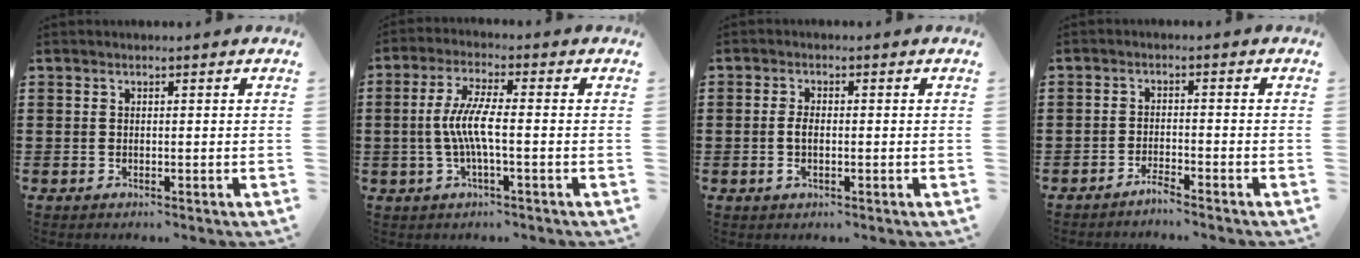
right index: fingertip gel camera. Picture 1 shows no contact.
{"total": 6.2, "force": [-1.0, 0.8, 6.1], "torque": [-0.129, -0.008, -0.028]}
{"total": 2.7, "force": [-0.4, 1.2, 2.4], "torque": [-0.054, -0.001, -0.010]}
{"total": 2.0, "force": [-2.0, -0.3, 0.5], "torque": [-0.011, 0.001, -0.038]}